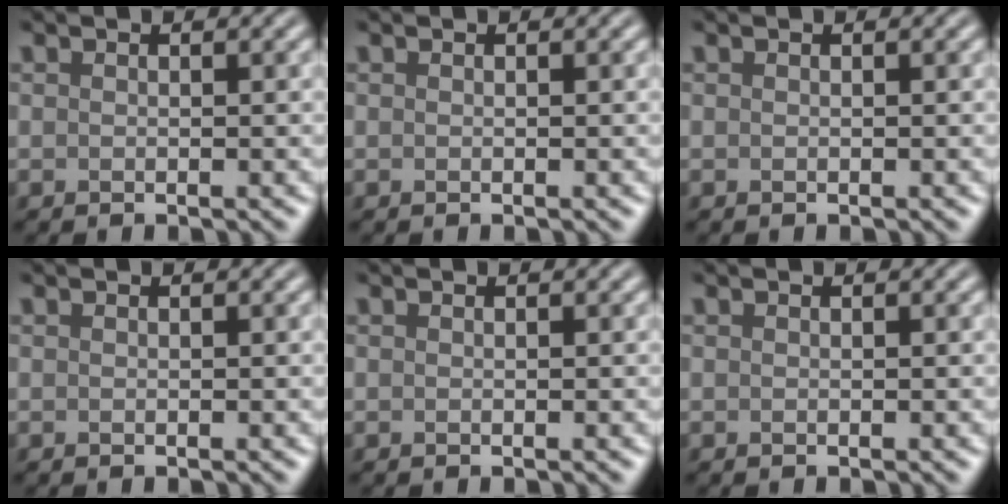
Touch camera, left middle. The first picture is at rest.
{"total": 0.0}
{"total": 0.0}
{"total": 0.0}
{"total": 0.0}
{"total": 0.0}